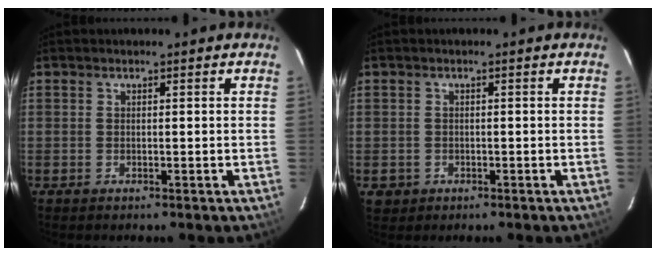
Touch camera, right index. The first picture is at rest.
{"total": 2.7, "force": [-0.7, 2.6, 0.5], "torque": [-0.015, 0.001, -0.005]}